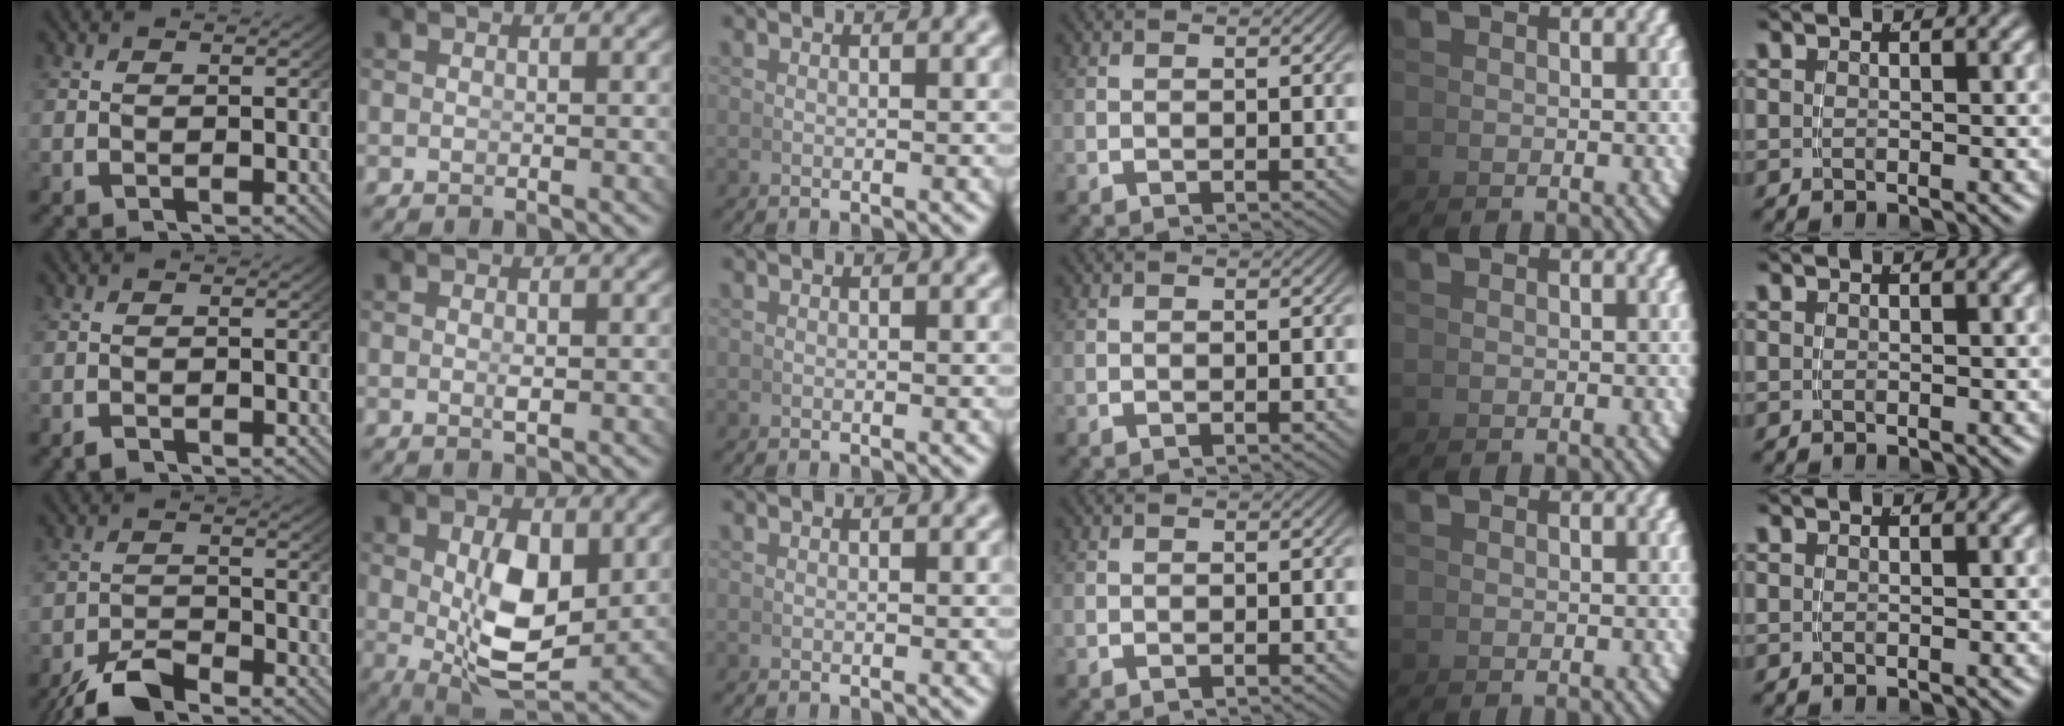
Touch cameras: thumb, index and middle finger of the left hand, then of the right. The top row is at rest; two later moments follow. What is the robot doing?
{"motion": "grasp_and_lifting", "object": "pen"}